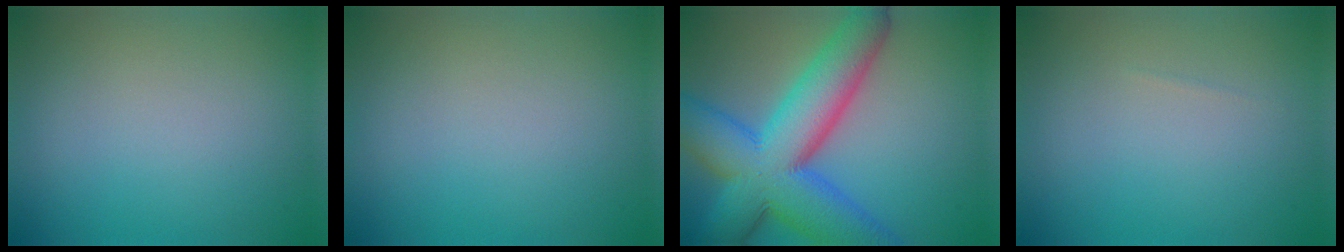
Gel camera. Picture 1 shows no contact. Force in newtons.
{"total": 0.0}
{"total": 12.8, "press": 12.8, "slide": 0.5}
{"total": 0.0}